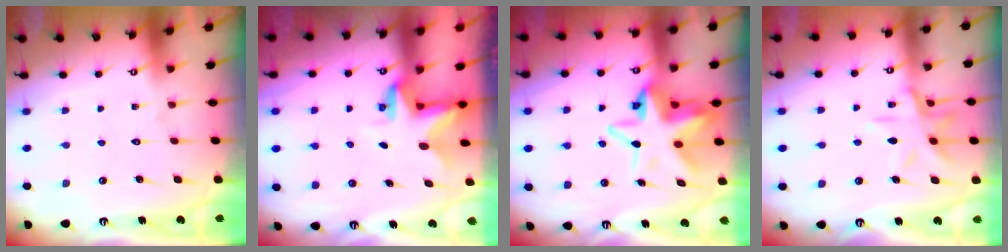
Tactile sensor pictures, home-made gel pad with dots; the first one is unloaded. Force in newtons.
{"total": 3.0, "press": 3.0, "slide": 0.1}
{"total": 12.4, "press": 12.2, "slide": 2.1}
{"total": 11.9, "press": 11.8, "slide": 0.8}